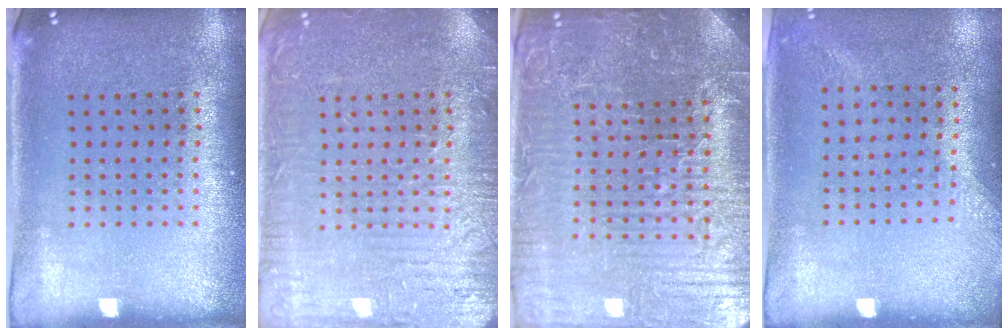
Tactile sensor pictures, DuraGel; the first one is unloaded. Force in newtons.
{"total": 5.0, "press": 5.0, "slide": 0.6}
{"total": 6.2, "press": 5.6, "slide": 2.5}
{"total": 1.4, "press": 1.1, "slide": 0.9}